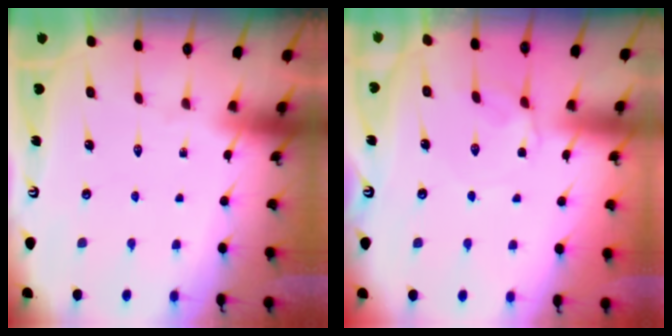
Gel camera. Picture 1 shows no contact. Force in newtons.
{"total": 3.5, "press": 3.4, "slide": 0.5}